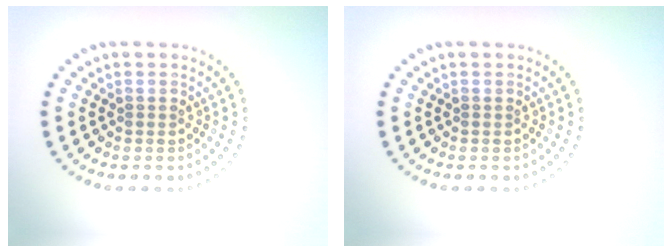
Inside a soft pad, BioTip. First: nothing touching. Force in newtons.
{"total": 0.0}